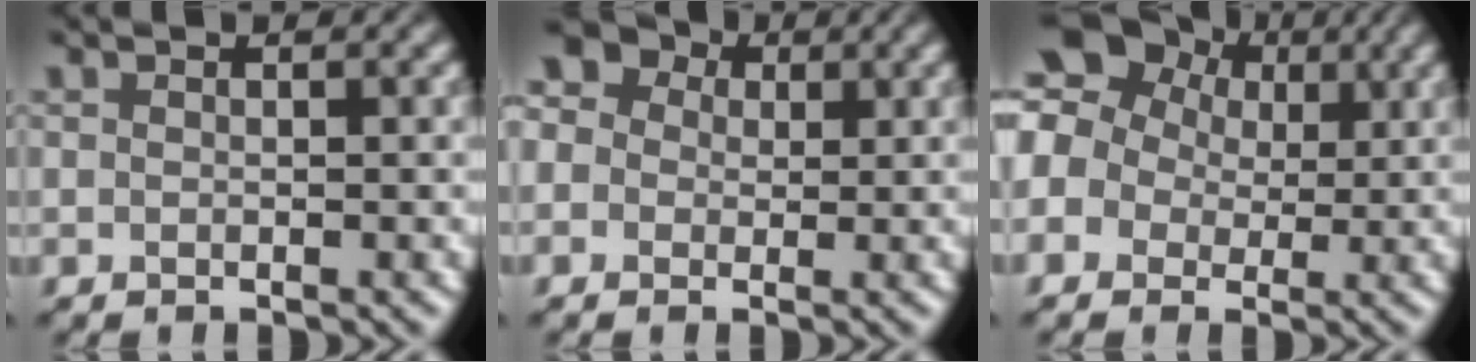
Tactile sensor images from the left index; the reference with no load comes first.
{"total": 7.2, "force": [2.3, 5.9, 3.5], "torque": [-0.068, 0.040, 0.003]}
{"total": 9.8, "force": [3.0, 8.0, 4.8], "torque": [-0.105, 0.037, 0.023]}